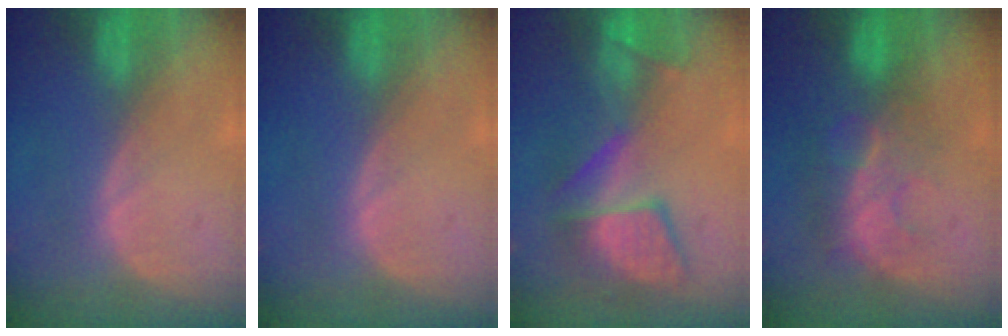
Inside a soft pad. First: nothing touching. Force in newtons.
{"total": 0.0}
{"total": 9.1, "press": 9.0, "slide": 1.2}
{"total": 8.2, "press": 7.0, "slide": 4.2}